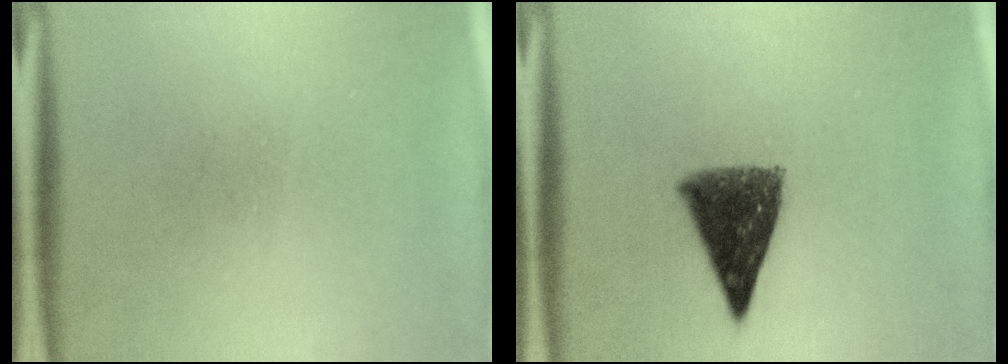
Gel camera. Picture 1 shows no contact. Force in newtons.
{"total": 9.0}